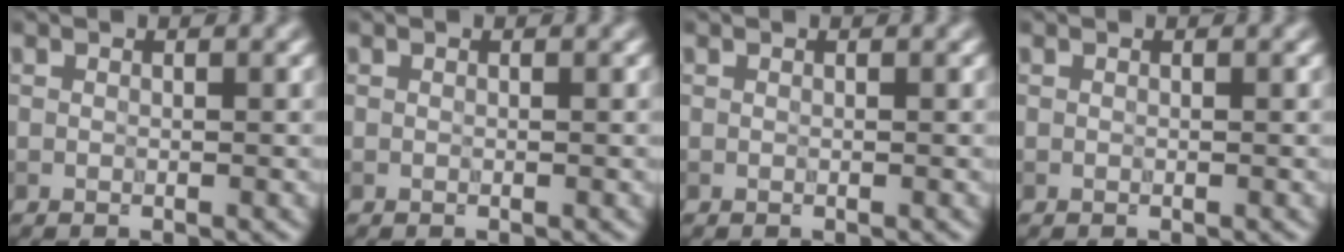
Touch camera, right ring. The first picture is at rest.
{"total": 0.0}
{"total": 0.0}
{"total": 0.0}